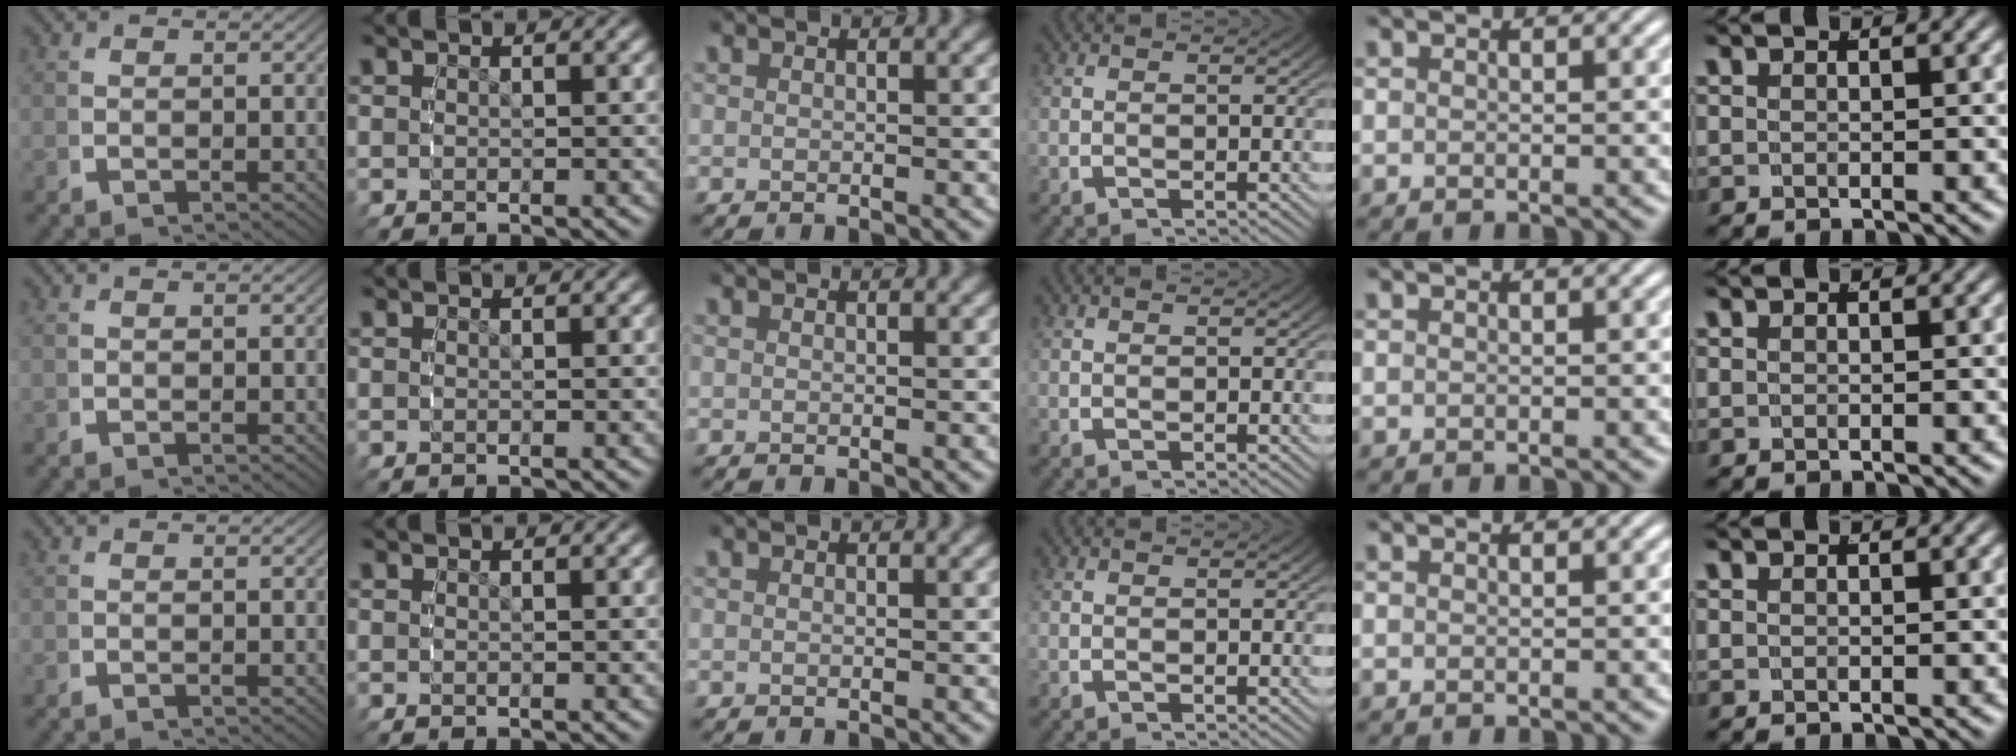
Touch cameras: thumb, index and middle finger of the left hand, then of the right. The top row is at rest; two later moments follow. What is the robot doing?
{"motion": "reach", "object": "toothpaste"}